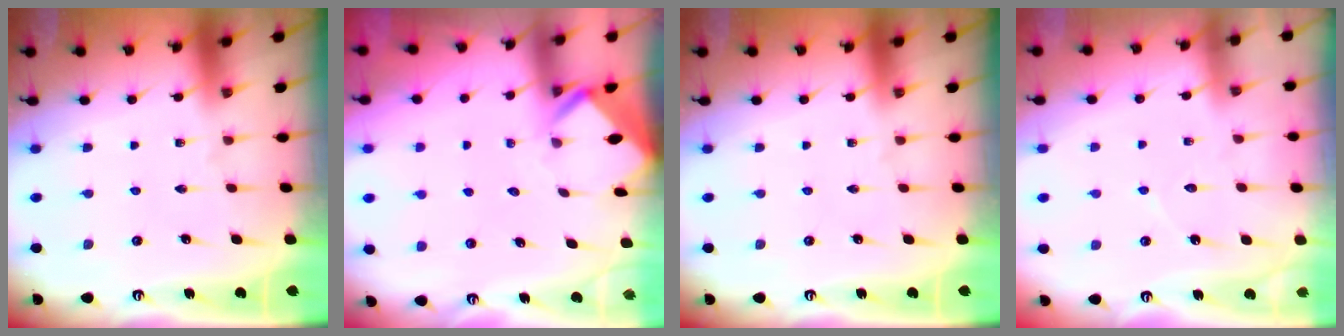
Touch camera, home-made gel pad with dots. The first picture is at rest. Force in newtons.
{"total": 2.6, "press": 2.6, "slide": 0.1}
{"total": 0.0}
{"total": 5.4, "press": 5.4, "slide": 0.6}